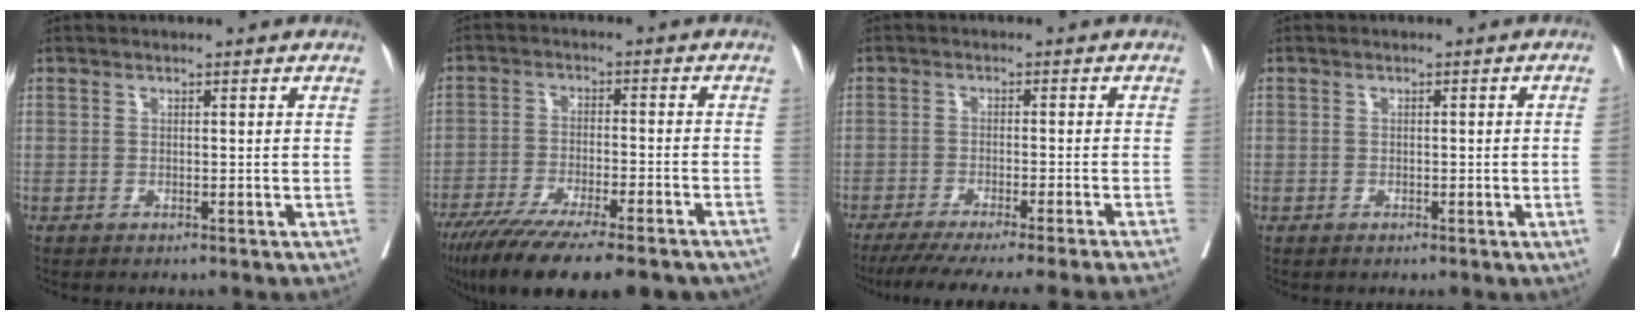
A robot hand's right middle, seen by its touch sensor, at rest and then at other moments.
{"total": 19.4, "force": [-15.1, 3.0, 11.9], "torque": [-0.167, -0.039, -0.229]}
{"total": 15.8, "force": [-13.8, -2.0, 7.4], "torque": [-0.089, -0.054, -0.199]}
{"total": 1.1, "force": [0.0, -0.1, 1.1], "torque": [-0.016, 0.006, -0.001]}